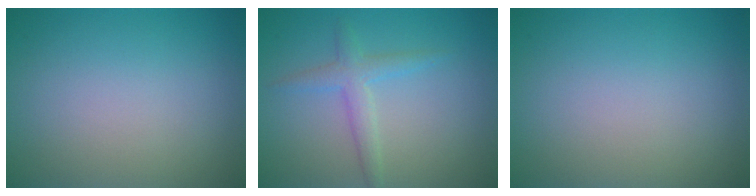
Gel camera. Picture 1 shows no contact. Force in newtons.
{"total": 2.3, "press": 2.3, "slide": 0.1}
{"total": 0.0}